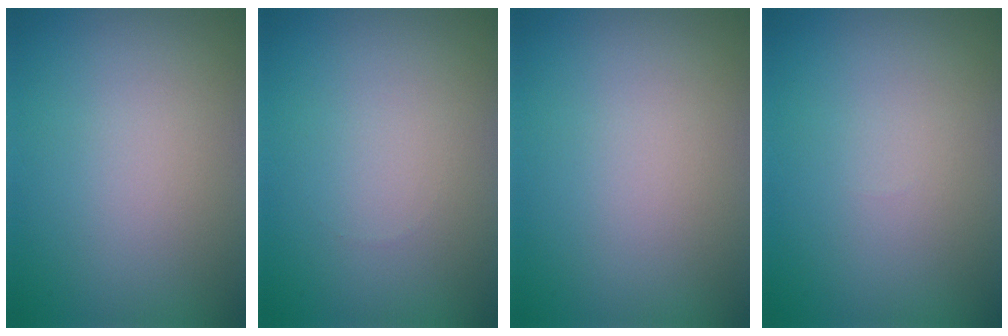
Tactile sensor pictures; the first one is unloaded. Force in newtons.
{"total": 0.0}
{"total": 0.0}
{"total": 0.0}